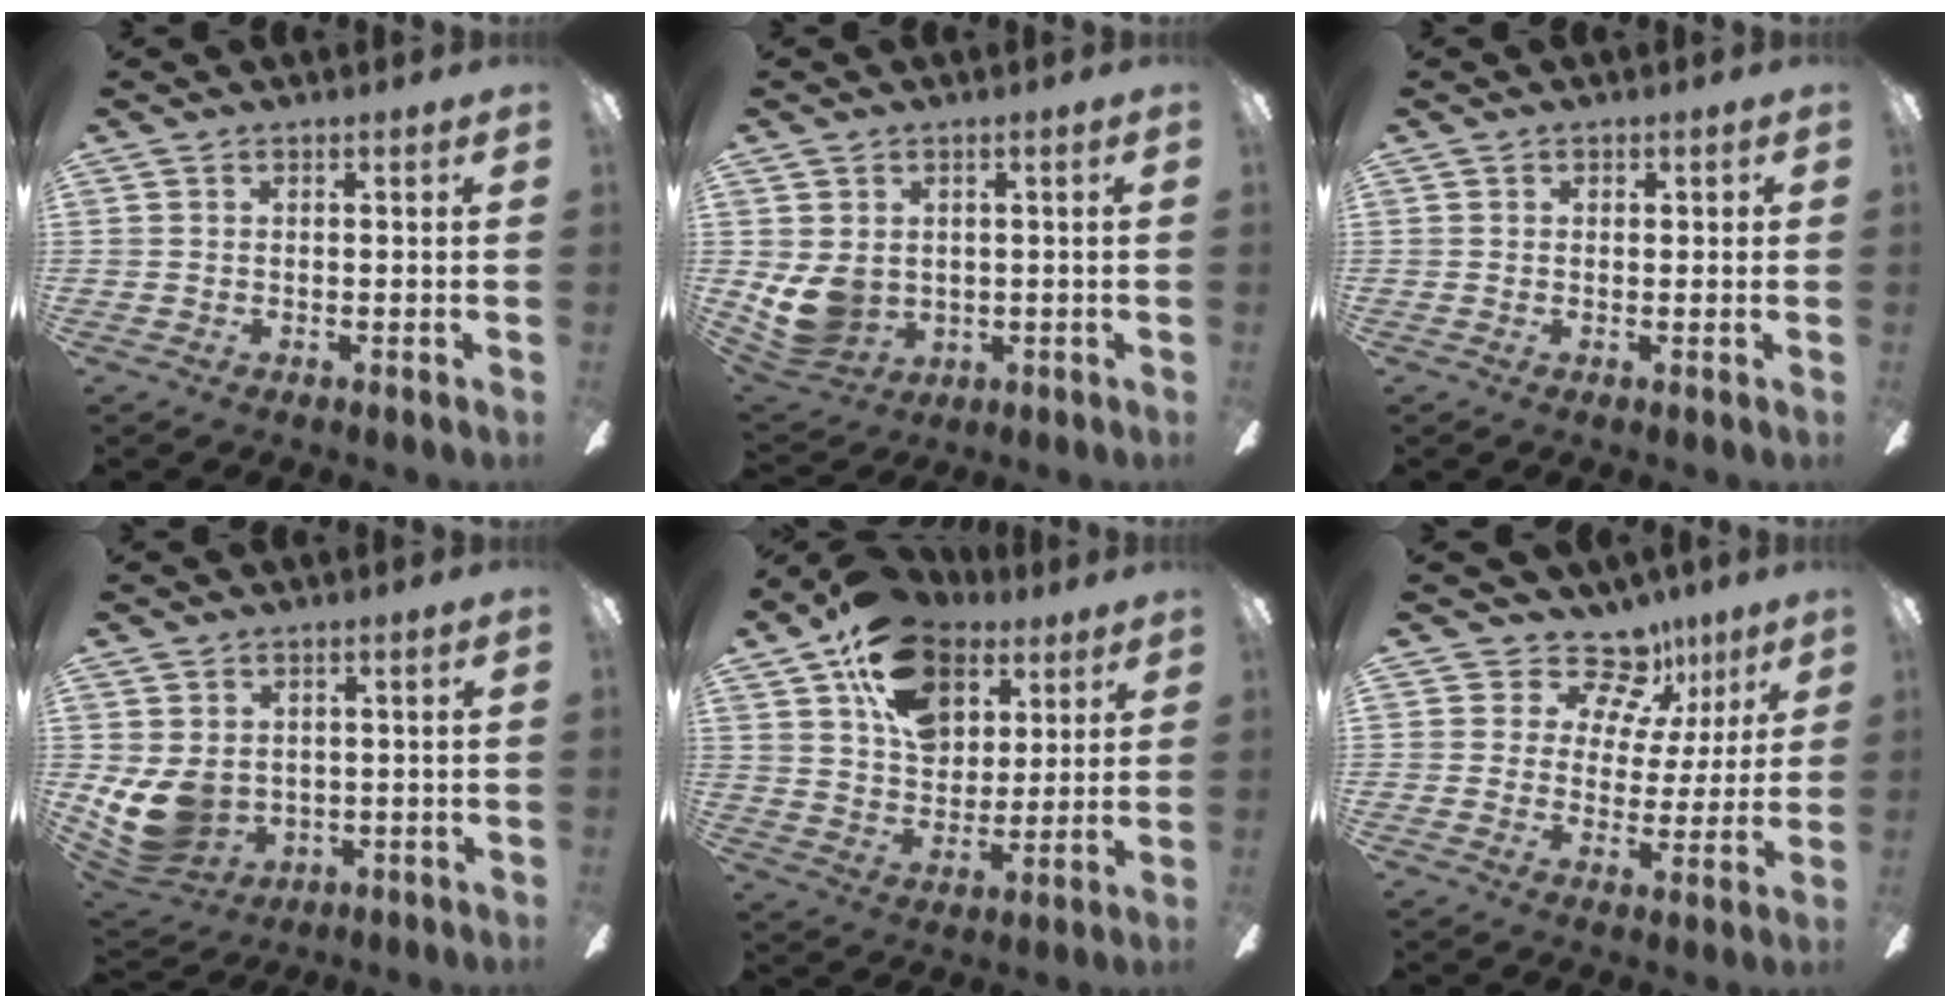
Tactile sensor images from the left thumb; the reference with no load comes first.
{"total": 8.5, "force": [0.5, 7.2, 4.5], "torque": [-0.112, -0.006, 0.012]}
{"total": 1.0, "force": [0.0, 0.8, 0.6], "torque": [-0.003, 0.003, -0.002]}
{"total": 10.5, "force": [-0.2, 8.5, 6.1], "torque": [-0.150, -0.010, -0.001]}
{"total": 17.1, "force": [9.2, 11.7, 8.4], "torque": [-0.144, -0.033, 0.173]}
{"total": 12.7, "force": [9.2, 7.8, 4.0], "torque": [-0.071, -0.061, 0.173]}